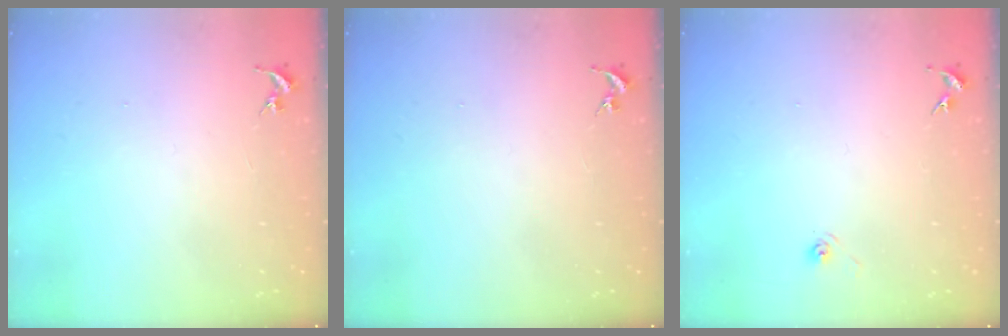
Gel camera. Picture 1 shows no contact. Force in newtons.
{"total": 0.0}
{"total": 3.1, "press": 2.6, "slide": 1.8}